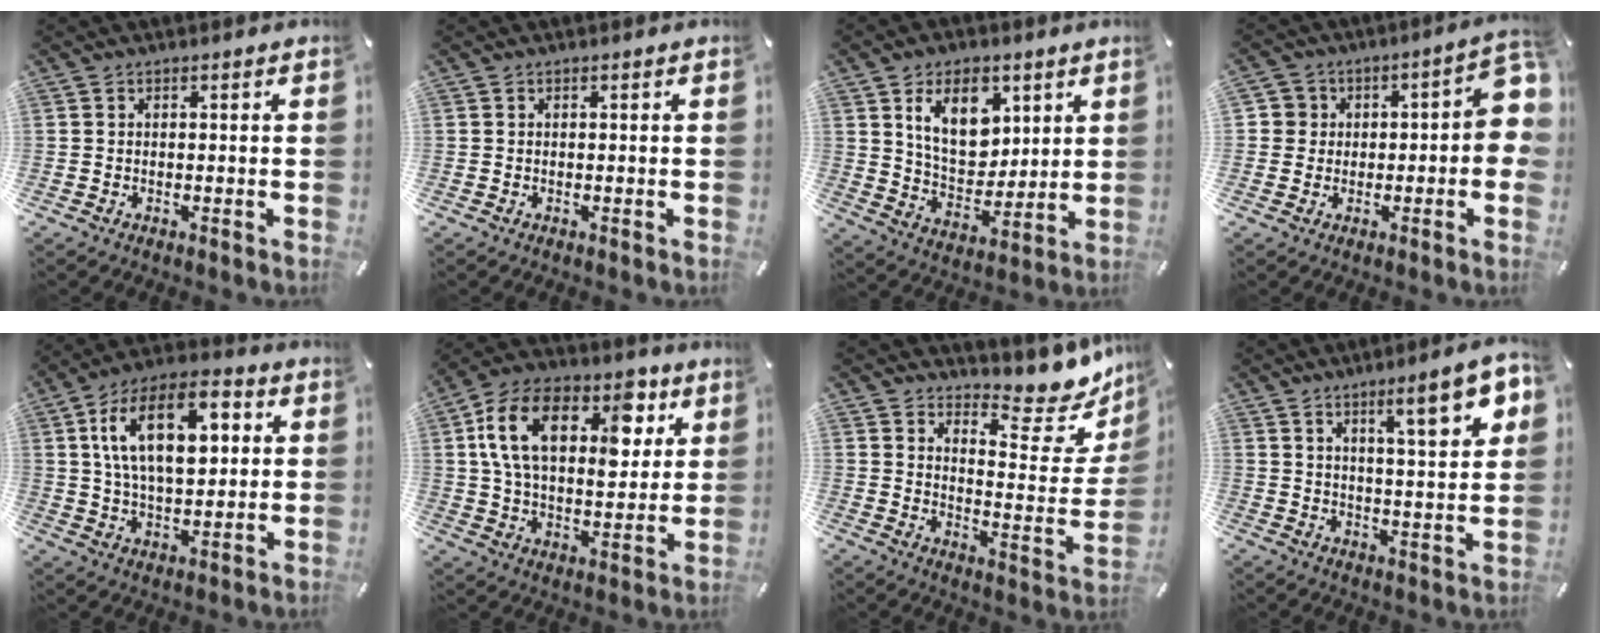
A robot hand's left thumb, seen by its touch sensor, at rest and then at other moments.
{"total": 0.0}
{"total": 13.2, "force": [6.0, 9.0, 7.7], "torque": [-0.121, -0.014, 0.110]}
{"total": 9.1, "force": [-0.2, 6.4, 6.5], "torque": [-0.077, 0.008, -0.004]}
{"total": 18.1, "force": [5.5, 9.8, 14.2], "torque": [-0.254, 0.002, 0.088]}
{"total": 20.1, "force": [7.8, 12.6, 13.7], "torque": [-0.250, -0.009, 0.132]}
{"total": 12.9, "force": [10.4, 4.8, 6.0], "torque": [-0.062, -0.107, 0.170]}
{"total": 12.4, "force": [7.0, 2.6, 9.8], "torque": [-0.136, -0.034, 0.107]}